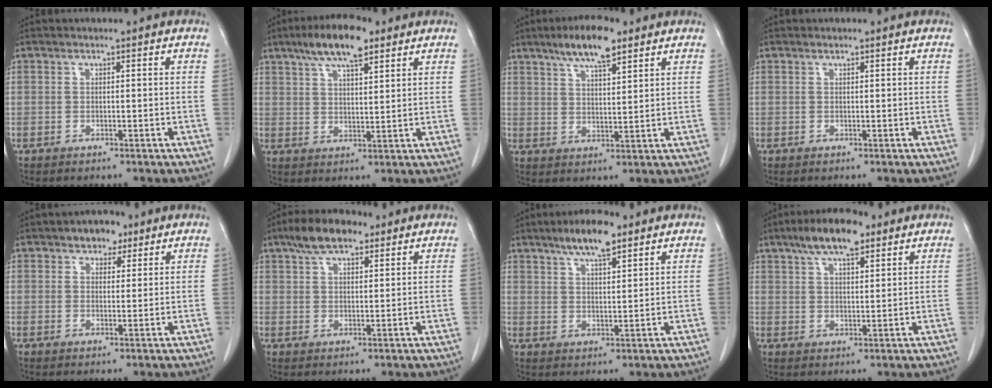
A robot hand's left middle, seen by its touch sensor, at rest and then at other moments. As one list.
[{"total": 9.3, "force": [6.2, 2.4, 6.5], "torque": [-0.119, 0.013, 0.104]}, {"total": 8.3, "force": [5.7, 1.8, 5.7], "torque": [-0.105, 0.009, 0.099]}, {"total": 0.0}, {"total": 3.8, "force": [2.5, 2.2, 1.7], "torque": [-0.024, 0.008, 0.038]}, {"total": 7.6, "force": [5.1, 3.0, 4.7], "torque": [-0.088, 0.019, 0.088]}, {"total": 7.4, "force": [5.1, 1.6, 5.1], "torque": [-0.095, 0.007, 0.088]}, {"total": 8.8, "force": [5.8, 2.5, 6.1], "torque": [-0.110, 0.014, 0.098]}]